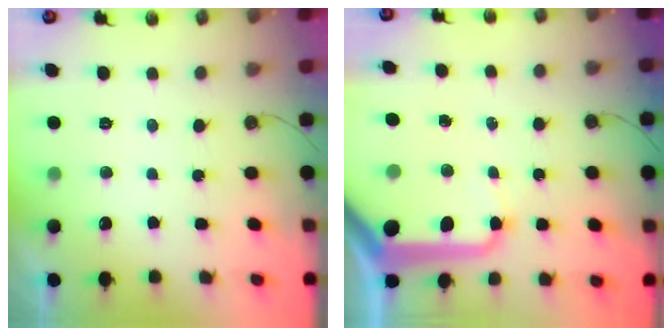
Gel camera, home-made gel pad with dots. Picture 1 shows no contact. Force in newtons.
{"total": 18.6, "press": 18.5, "slide": 2.1}